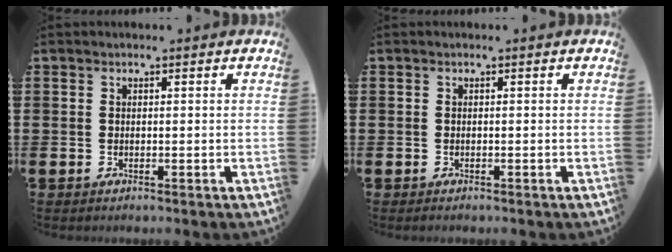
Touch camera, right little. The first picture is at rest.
{"total": 0.0}